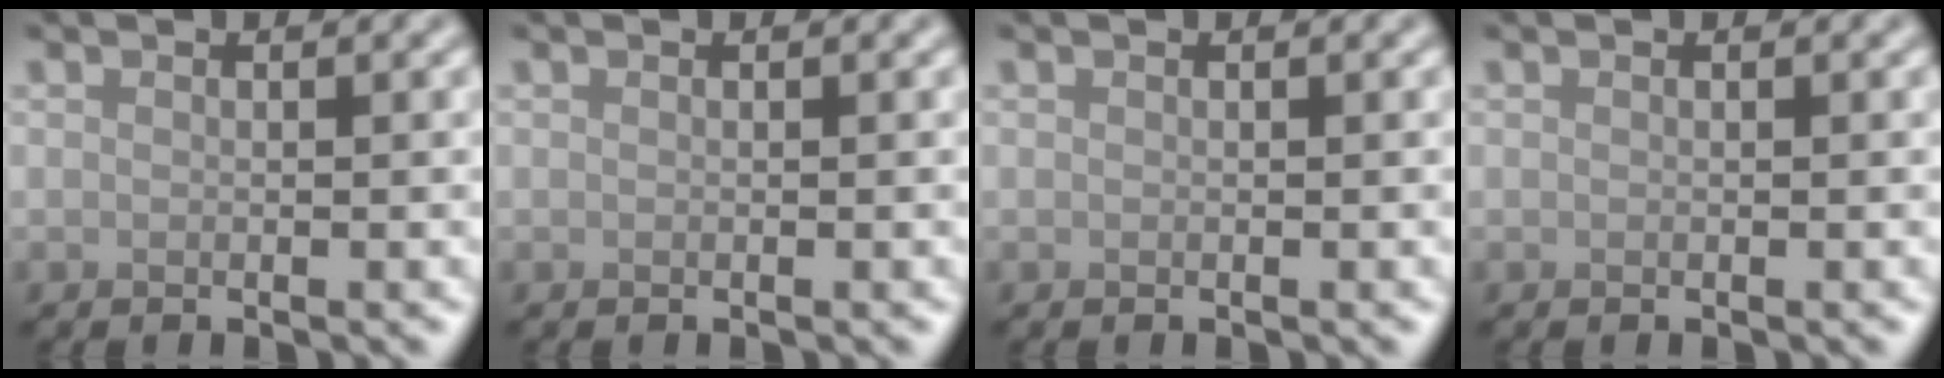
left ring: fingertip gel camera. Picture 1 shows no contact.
{"total": 0.0}
{"total": 0.0}
{"total": 0.0}